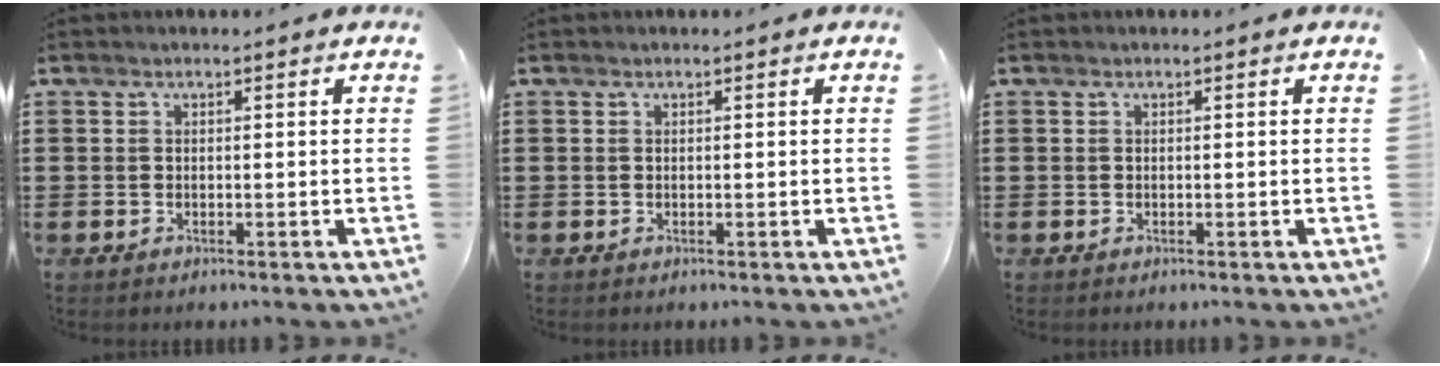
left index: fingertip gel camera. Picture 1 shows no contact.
{"total": 0.0}
{"total": 0.0}